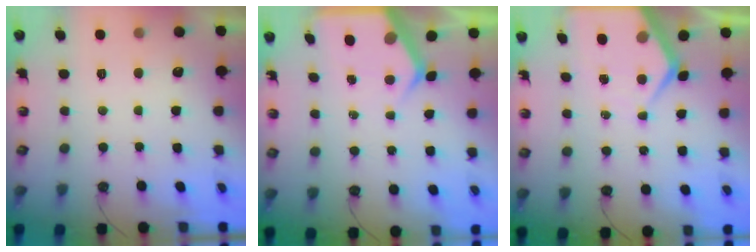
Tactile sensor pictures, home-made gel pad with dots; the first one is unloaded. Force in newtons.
{"total": 5.9, "press": 5.9, "slide": 0.7}
{"total": 7.4, "press": 7.3, "slide": 0.6}